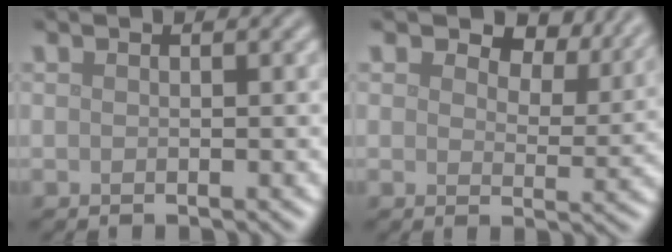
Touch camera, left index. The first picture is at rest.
{"total": 6.7, "force": [4.9, 3.2, 3.2], "torque": [-0.048, -0.002, 0.062]}